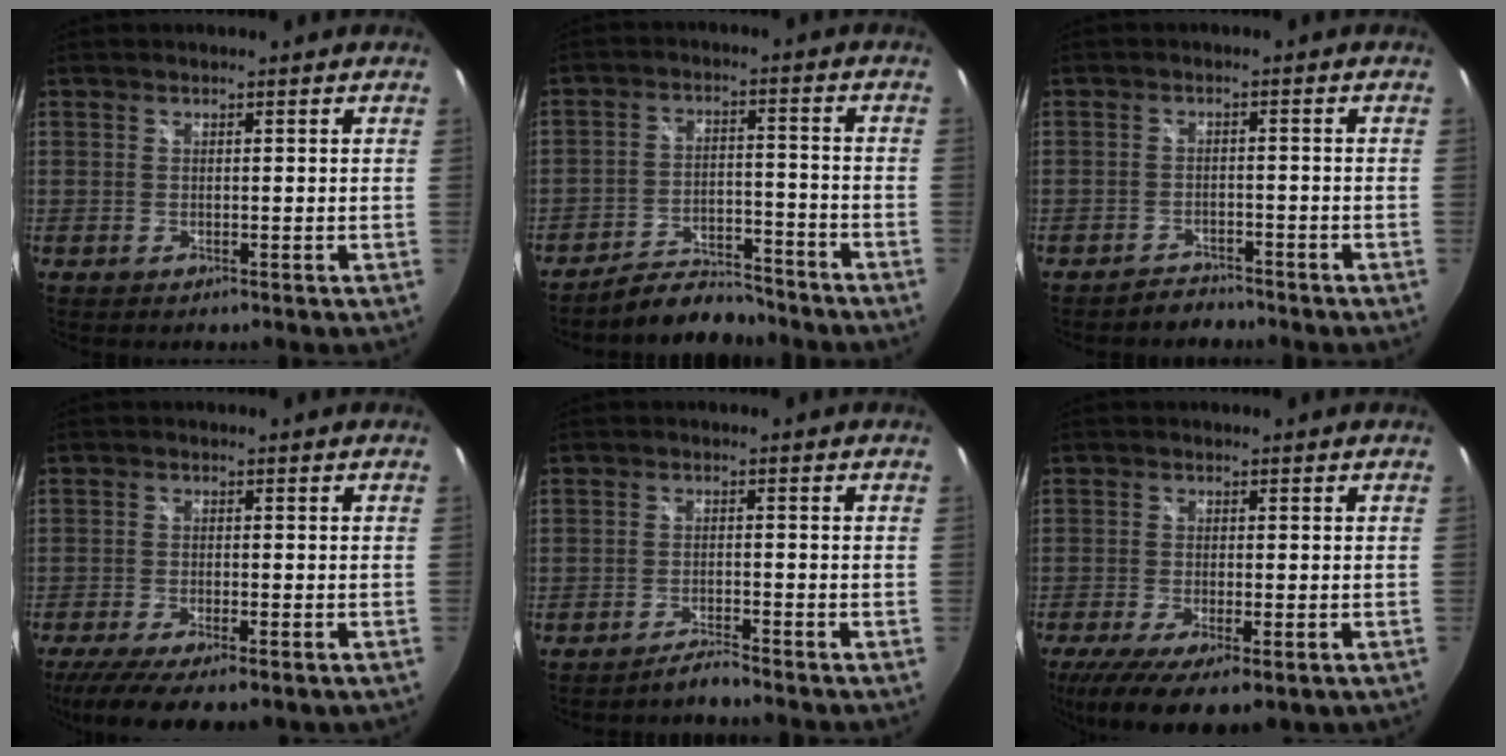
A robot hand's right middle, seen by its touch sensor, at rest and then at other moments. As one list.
[{"total": 9.5, "force": [-9.0, 2.4, 1.9], "torque": [-0.050, 0.013, -0.135]}, {"total": 3.2, "force": [-3.0, 1.1, 0.0], "torque": [-0.010, 0.003, -0.049]}, {"total": 10.8, "force": [-7.4, 2.9, 7.2], "torque": [-0.154, -0.043, -0.120]}, {"total": 2.6, "force": [-2.6, -0.4, 0.5], "torque": [-0.022, -0.001, -0.050]}, {"total": 11.9, "force": [-6.5, 4.1, 9.1], "torque": [-0.186, -0.052, -0.100]}]